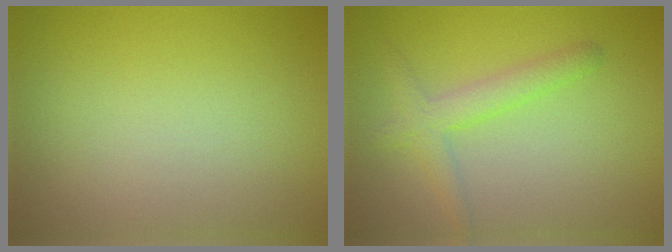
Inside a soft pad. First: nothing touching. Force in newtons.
{"total": 2.0, "press": 2.0, "slide": 0.1}